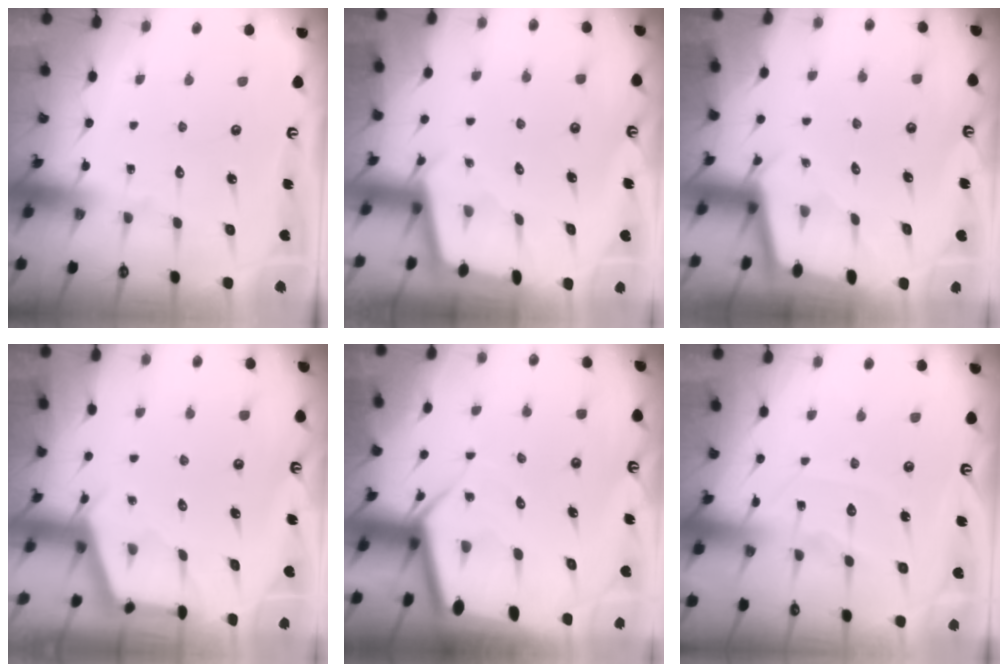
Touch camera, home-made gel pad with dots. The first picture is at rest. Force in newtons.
{"total": 2.0, "press": 2.0, "slide": 0.2}
{"total": 1.9, "press": 1.9, "slide": 0.1}
{"total": 2.7, "press": 2.7, "slide": 0.4}
{"total": 7.0, "press": 7.0, "slide": 0.7}
{"total": 8.2, "press": 8.2, "slide": 0.7}